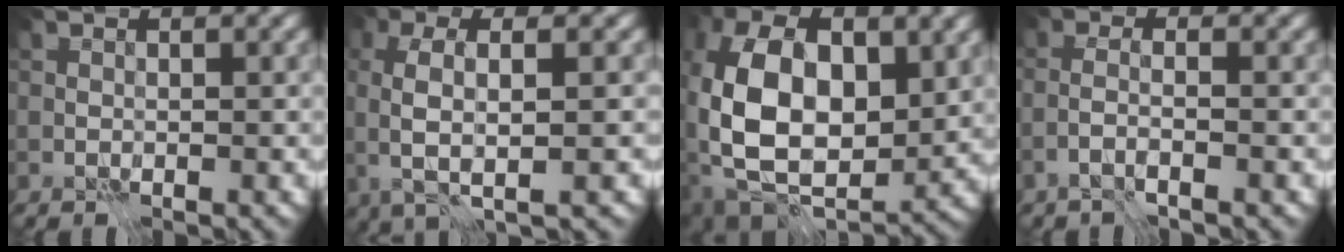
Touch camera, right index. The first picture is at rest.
{"total": 4.9, "force": [0.3, 1.2, 4.7], "torque": [-0.090, 0.005, 0.003]}
{"total": 13.4, "force": [0.3, 8.3, 10.6], "torque": [-0.212, -0.004, 0.002]}
{"total": 1.8, "force": [-1.2, -0.4, 1.3], "torque": [-0.026, 0.006, -0.030]}